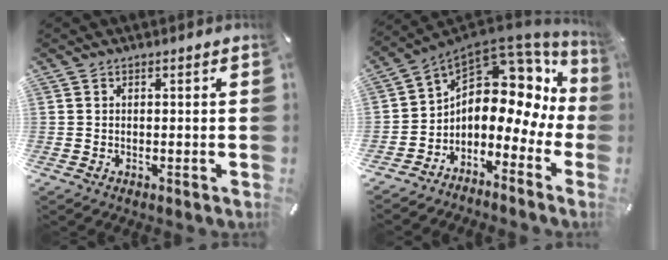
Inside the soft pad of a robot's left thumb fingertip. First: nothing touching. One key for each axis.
{"total": 10.8, "fx": 3.6, "fy": 8.0, "fz": 6.3, "tx": -0.091, "ty": -0.053, "tz": 0.056}